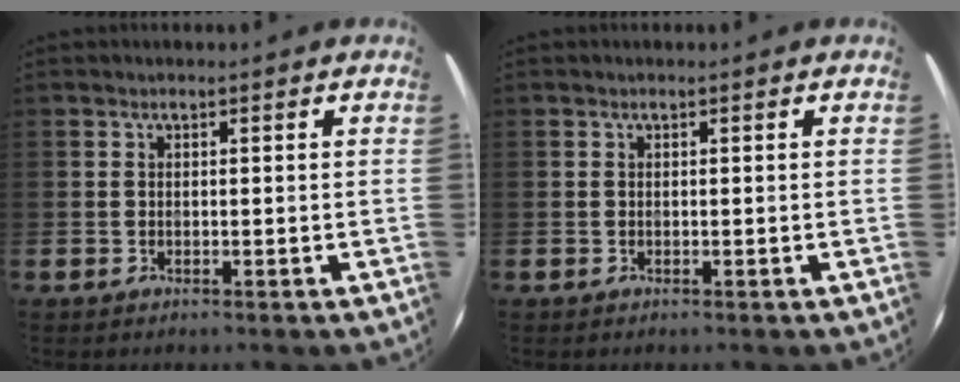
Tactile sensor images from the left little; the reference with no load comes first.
{"total": 0.0}